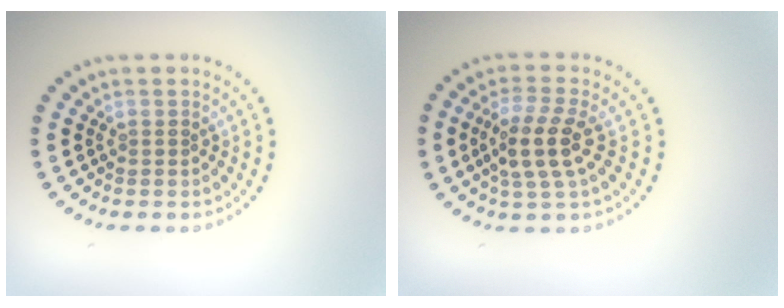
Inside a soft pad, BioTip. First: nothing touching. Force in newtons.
{"total": 3.7, "press": 3.4, "slide": 1.5}